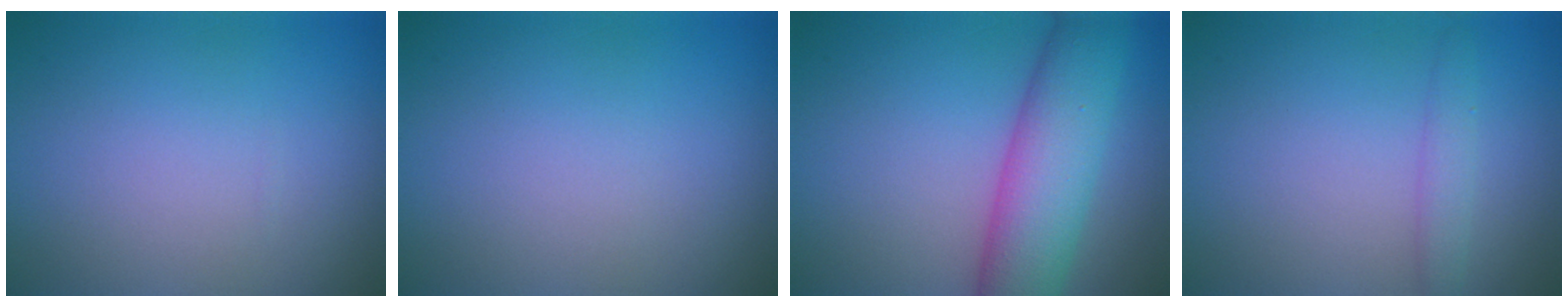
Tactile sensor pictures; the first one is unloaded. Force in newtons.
{"total": 0.0}
{"total": 8.0, "press": 8.0, "slide": 0.2}
{"total": 1.6, "press": 1.6, "slide": 0.0}